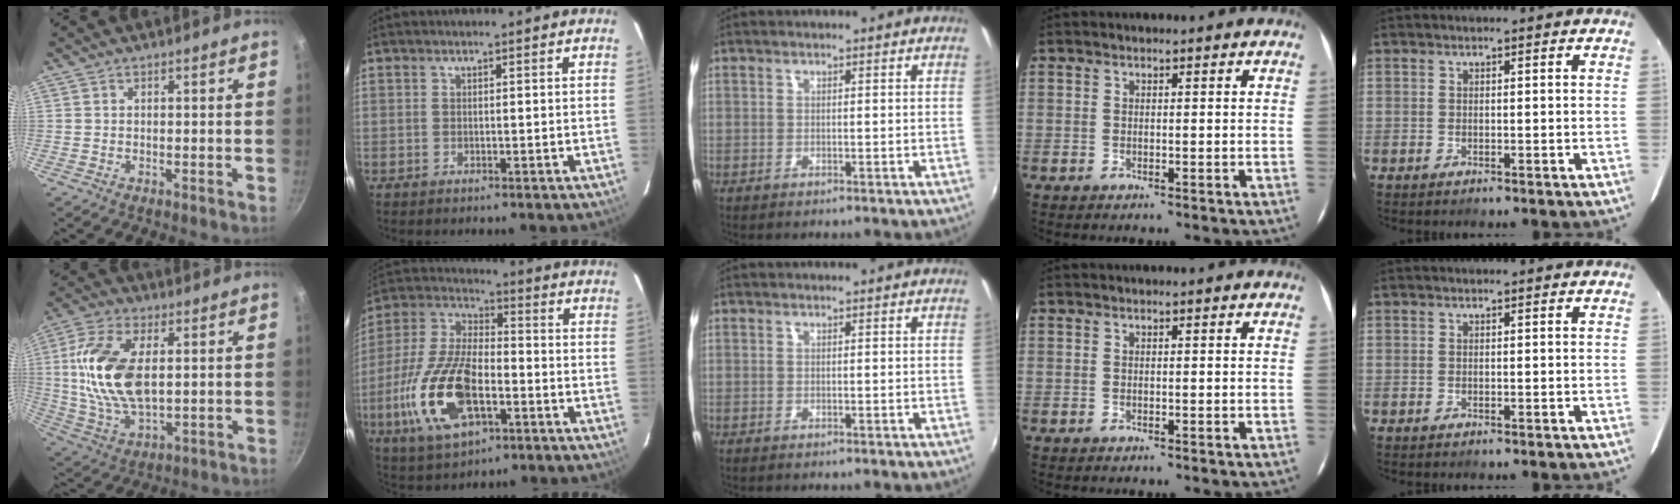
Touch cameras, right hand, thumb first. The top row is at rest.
{"thumb": {"total": 17.1, "force": [2.3, 9.2, 14.3], "torque": [-0.271, -0.001, 0.045]}, "index": {"total": 19.0, "force": [-6.4, 8.8, 15.6], "torque": [-0.343, -0.011, -0.116]}}